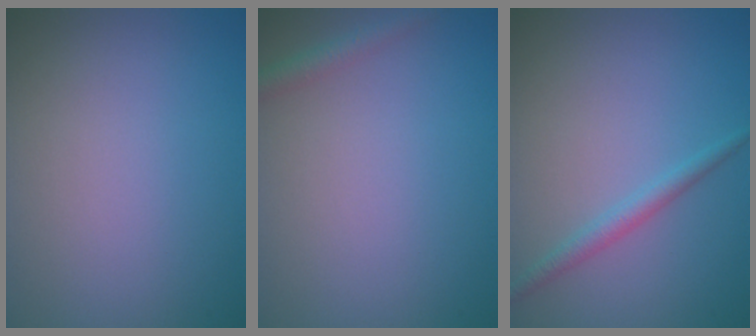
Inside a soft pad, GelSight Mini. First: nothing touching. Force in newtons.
{"total": 1.4, "press": 1.4, "slide": 0.1}
{"total": 1.7, "press": 1.7, "slide": 0.1}